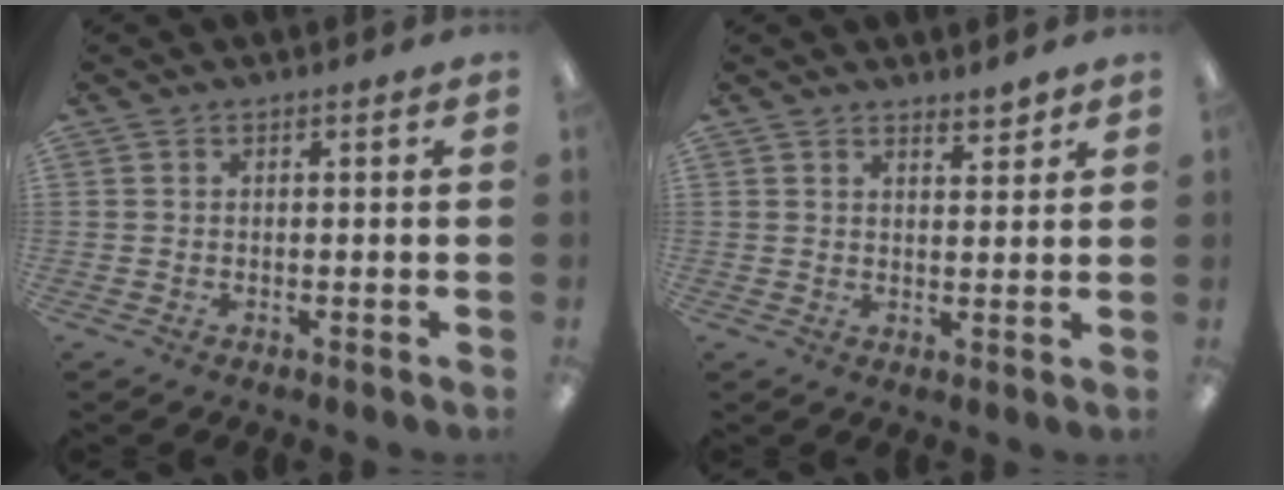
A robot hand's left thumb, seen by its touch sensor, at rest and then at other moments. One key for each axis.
{"total": 2.9, "fx": 2.8, "fy": 0.6, "fz": 0.6, "tx": 0.002, "ty": -0.020, "tz": 0.049}